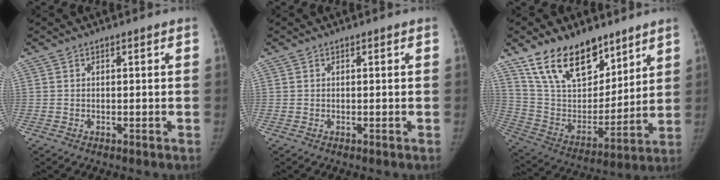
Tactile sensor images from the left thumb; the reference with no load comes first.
{"total": 0.0}
{"total": 20.2, "force": [13.7, 10.6, 10.3], "torque": [-0.133, -0.062, 0.255]}